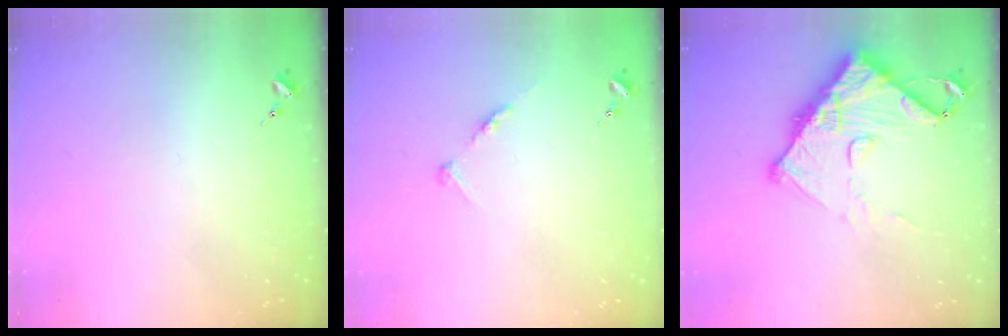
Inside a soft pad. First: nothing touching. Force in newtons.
{"total": 5.8, "press": 5.8, "slide": 0.6}
{"total": 14.0, "press": 13.9, "slide": 1.3}